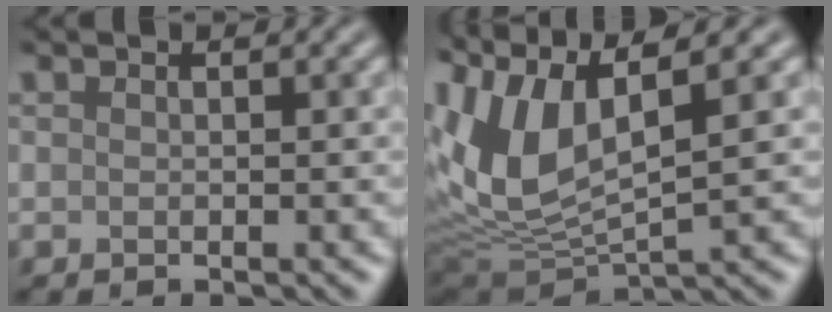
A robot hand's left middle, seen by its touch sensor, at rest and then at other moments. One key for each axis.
{"total": 10.1, "fx": 2.7, "fy": 4.7, "fz": 8.5, "tx": -0.205, "ty": 0.000, "tz": 0.055}